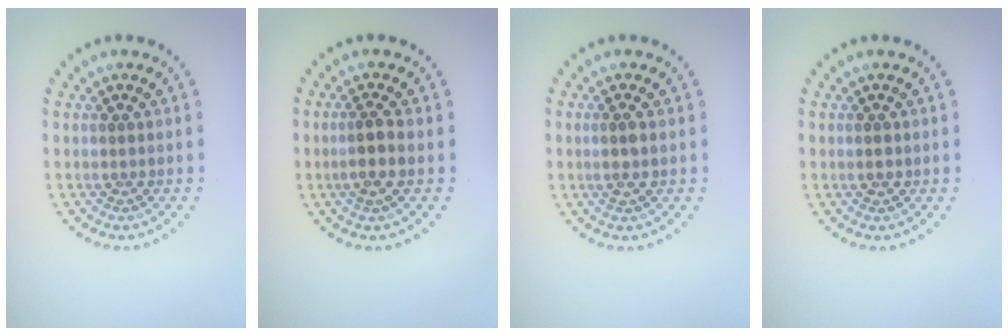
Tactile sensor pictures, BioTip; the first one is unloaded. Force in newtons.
{"total": 2.5, "press": 2.2, "slide": 1.1}
{"total": 1.1, "press": 0.9, "slide": 0.7}
{"total": 1.2, "press": 1.2, "slide": 0.1}